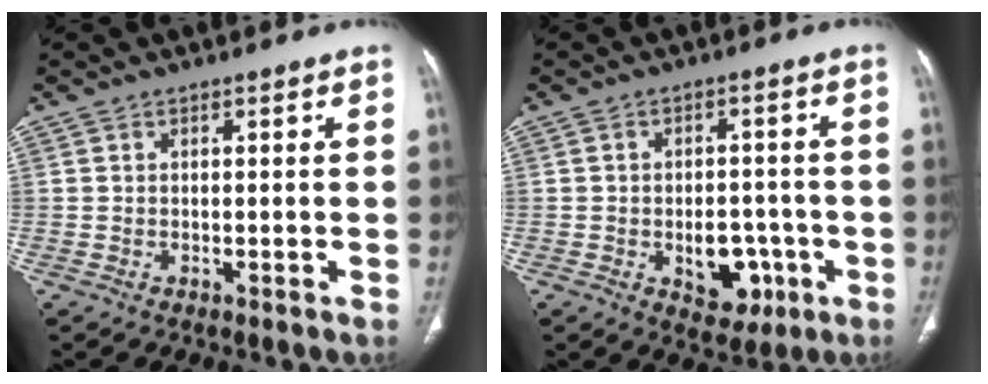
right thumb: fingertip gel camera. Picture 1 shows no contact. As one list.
[{"total": 8.5, "force": [-2.6, 5.7, 5.7], "torque": [-0.044, 0.019, -0.024]}]